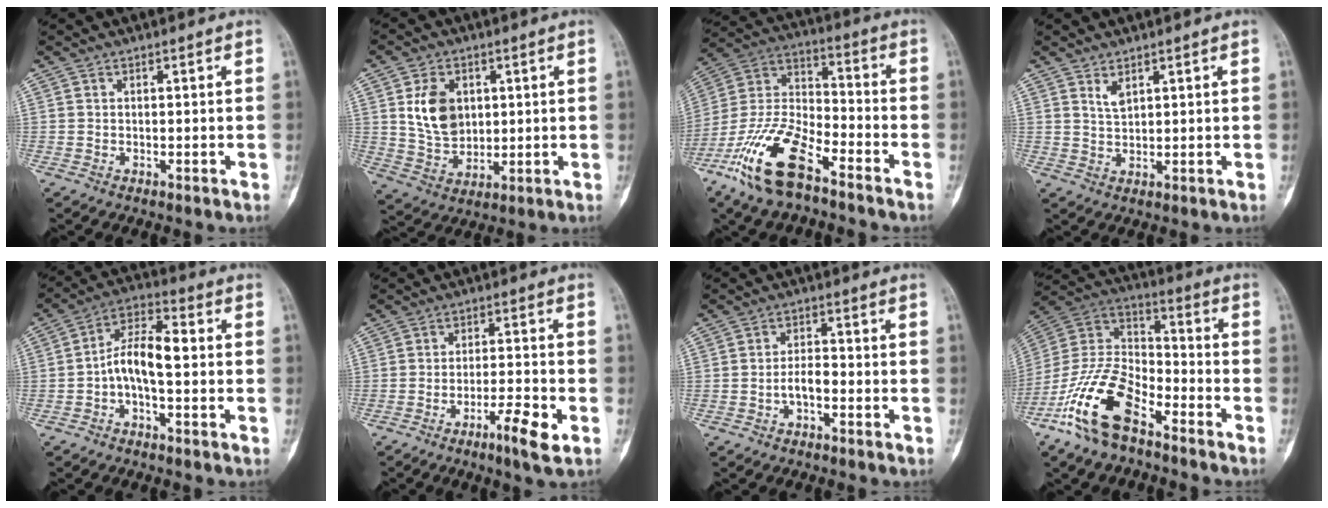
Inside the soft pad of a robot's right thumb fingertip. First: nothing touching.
{"total": 9.7, "force": [2.4, 7.0, 6.2], "torque": [-0.090, -0.016, 0.053]}
{"total": 17.4, "force": [-10.7, 6.4, 12.1], "torque": [-0.250, 0.055, -0.209]}
{"total": 2.4, "force": [1.5, 1.0, 1.6], "torque": [-0.028, -0.012, 0.035]}
{"total": 9.0, "force": [-1.1, 4.0, 8.0], "torque": [-0.146, 0.041, -0.027]}
{"total": 6.8, "force": [-3.5, 0.8, 5.8], "torque": [-0.109, 0.017, -0.058]}
{"total": 3.3, "force": [-1.4, 1.5, 2.5], "torque": [-0.041, 0.019, -0.029]}
{"total": 17.4, "force": [-10.5, 7.9, 11.4], "torque": [-0.222, 0.067, -0.205]}